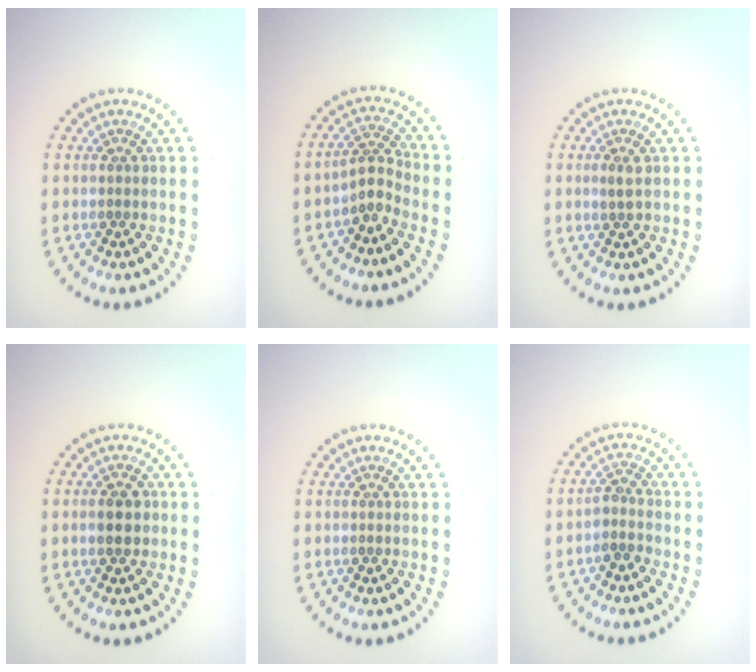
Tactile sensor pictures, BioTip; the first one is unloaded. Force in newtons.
{"total": 2.2, "press": 1.5, "slide": 1.7}
{"total": 1.1, "press": 1.0, "slide": 0.4}
{"total": 2.3, "press": 2.3, "slide": 0.2}
{"total": 0.0}
{"total": 1.9, "press": 1.5, "slide": 1.2}